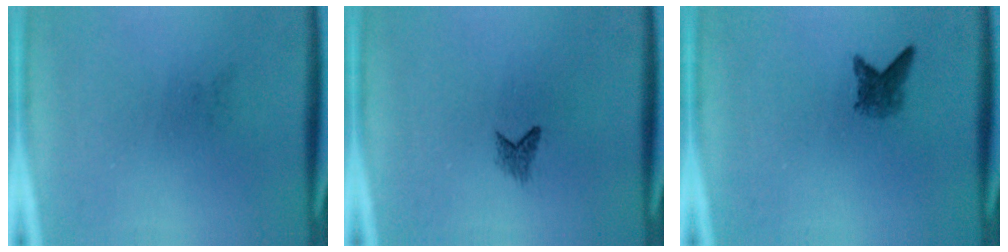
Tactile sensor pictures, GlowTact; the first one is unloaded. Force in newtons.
{"total": 1.2}
{"total": 2.3}